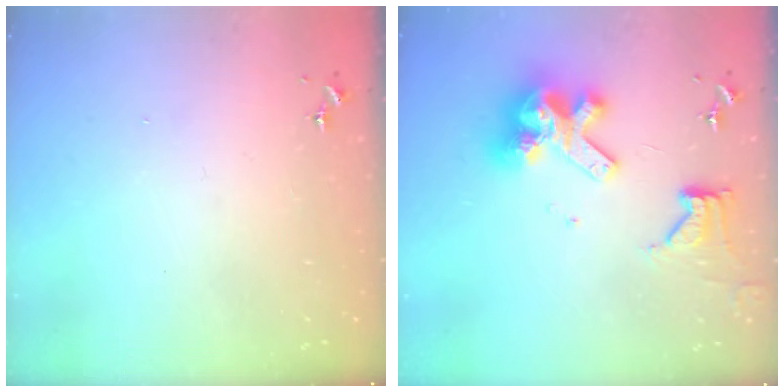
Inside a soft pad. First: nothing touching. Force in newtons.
{"total": 15.9, "press": 15.7, "slide": 2.0}